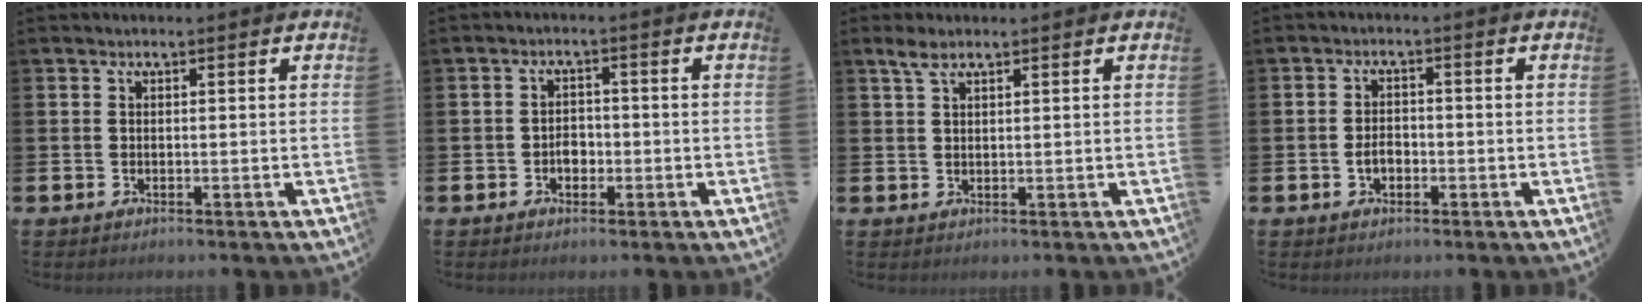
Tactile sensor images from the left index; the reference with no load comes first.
{"total": 2.3, "force": [-0.7, 1.8, 1.3], "torque": [-0.015, 0.002, -0.018]}
{"total": 2.6, "force": [1.9, 0.9, 1.6], "torque": [-0.032, 0.005, 0.033]}
{"total": 2.3, "force": [-0.7, 1.6, 1.6], "torque": [-0.022, 0.000, -0.017]}